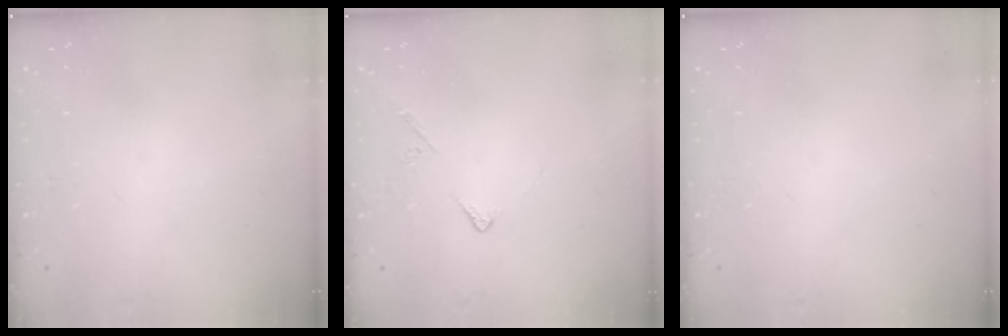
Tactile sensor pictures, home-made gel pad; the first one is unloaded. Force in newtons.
{"total": 6.1, "press": 6.0, "slide": 0.6}
{"total": 0.0}